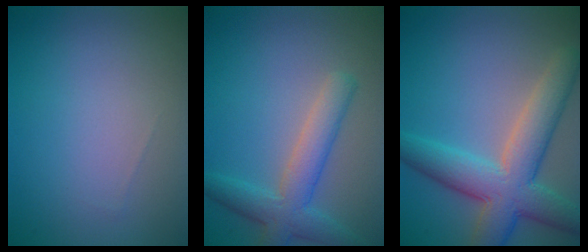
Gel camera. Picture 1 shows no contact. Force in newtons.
{"total": 4.5, "press": 4.4, "slide": 0.2}
{"total": 7.9, "press": 7.9, "slide": 0.3}